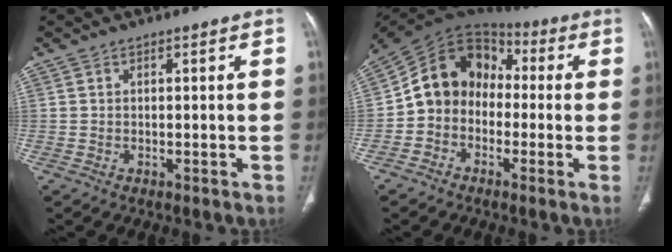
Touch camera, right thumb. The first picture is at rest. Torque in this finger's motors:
{"motor_torque": [1.97, 1.92, 1.15, -0.99, 0.10]}